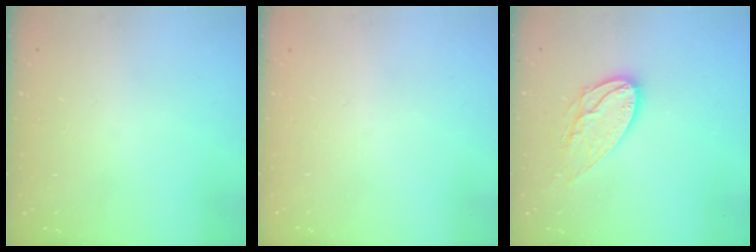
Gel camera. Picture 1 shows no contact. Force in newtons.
{"total": 0.0}
{"total": 11.2, "press": 11.2, "slide": 0.5}